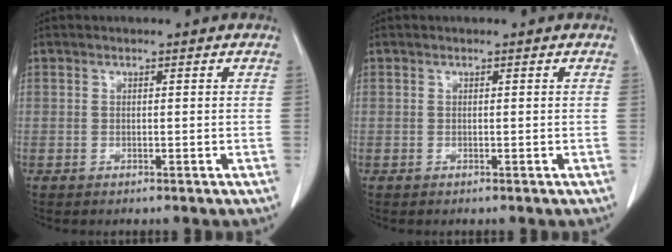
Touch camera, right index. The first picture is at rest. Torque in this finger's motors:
{"motor_torque": [0.00, 0.00, 0.01, 0.00]}